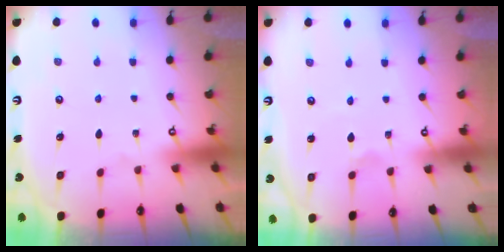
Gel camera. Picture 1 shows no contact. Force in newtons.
{"total": 1.6, "press": 1.6, "slide": 0.3}